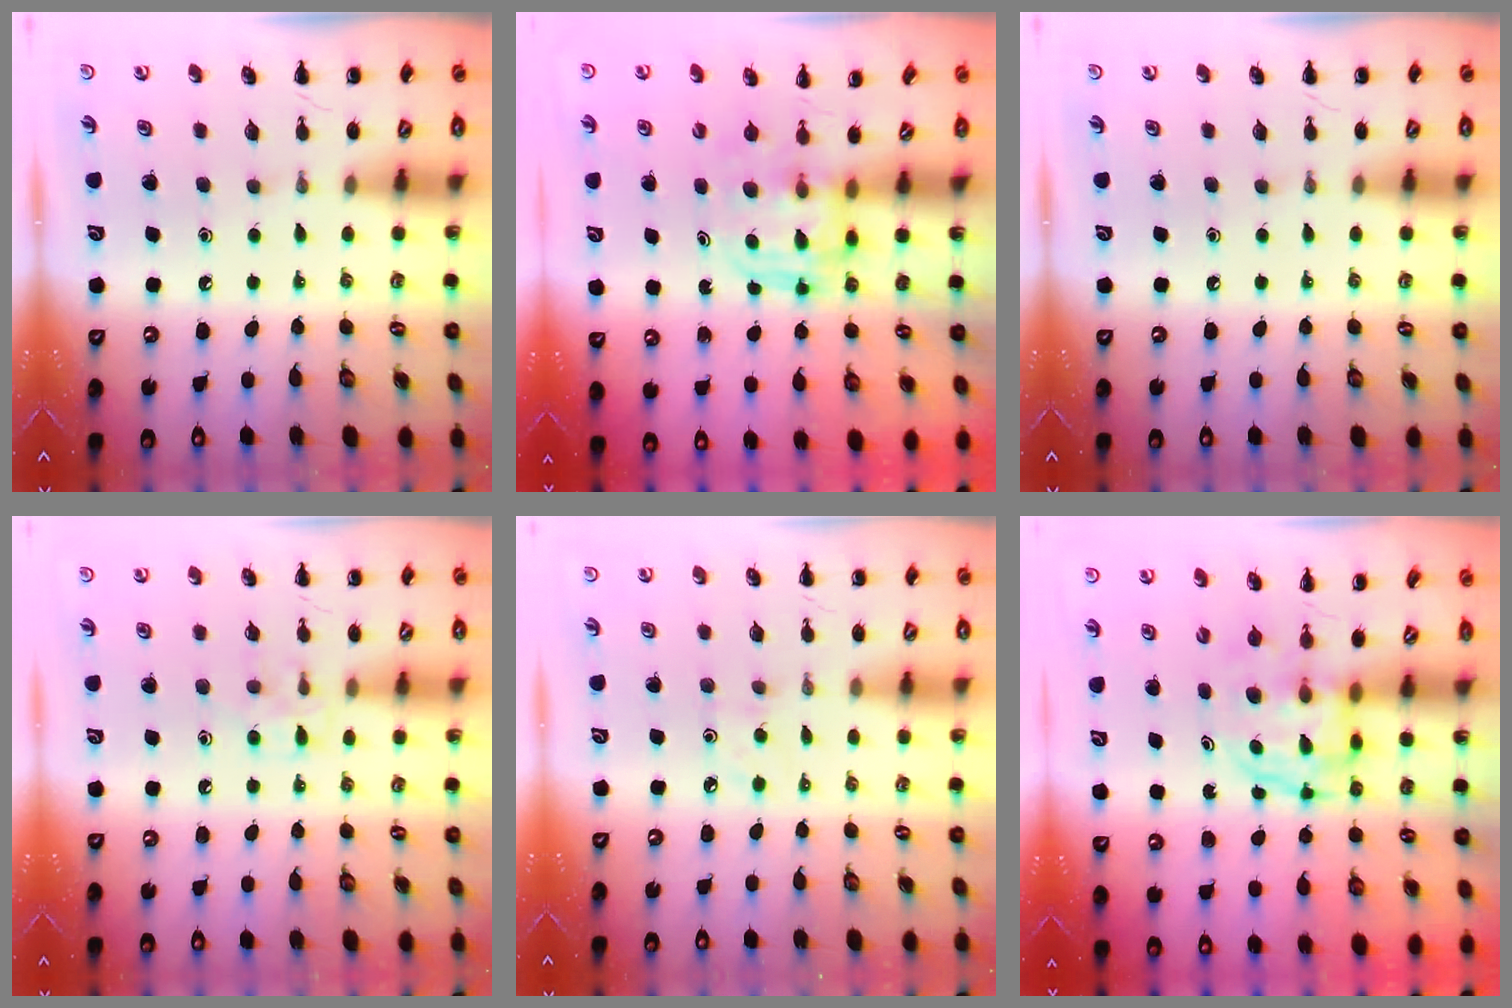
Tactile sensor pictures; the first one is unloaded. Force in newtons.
{"total": 3.8, "press": 3.8, "slide": 0.2}
{"total": 0.0}
{"total": 6.5, "press": 6.3, "slide": 1.5}
{"total": 2.8, "press": 2.7, "slide": 1.0}
{"total": 3.9, "press": 3.8, "slide": 0.3}